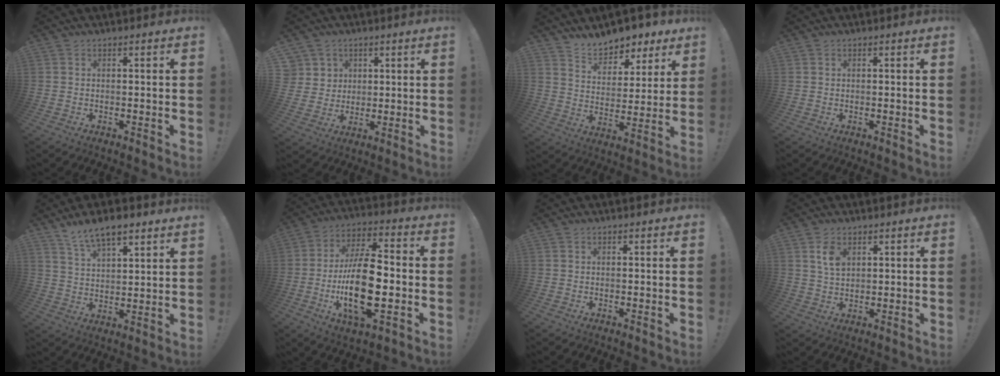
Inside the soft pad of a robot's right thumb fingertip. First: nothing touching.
{"total": 6.9, "force": [2.7, 6.3, 1.0], "torque": [-0.017, -0.020, 0.056]}
{"total": 9.7, "force": [8.7, 4.0, 1.7], "torque": [-0.030, -0.074, 0.162]}
{"total": 0.5, "force": [0.3, 0.4, 0.0], "torque": [0.005, -0.001, 0.004]}
{"total": 9.0, "force": [7.1, 3.0, 4.7], "torque": [-0.075, -0.036, 0.130]}
{"total": 20.4, "force": [-3.8, 8.7, 18.1], "torque": [-0.349, 0.005, -0.061]}
{"total": 0.0}
{"total": 6.0, "force": [2.8, 3.7, 3.7], "torque": [-0.056, -0.011, 0.051]}